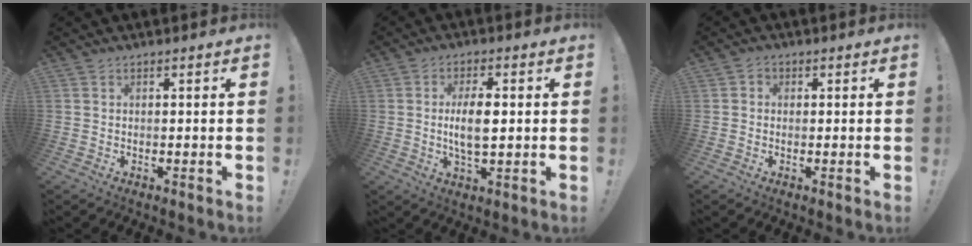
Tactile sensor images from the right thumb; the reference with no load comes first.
{"total": 8.3, "force": [0.3, 3.2, 7.7], "torque": [-0.143, -0.005, -0.003]}
{"total": 1.5, "force": [-0.4, 1.3, 0.7], "torque": [-0.012, 0.005, -0.009]}